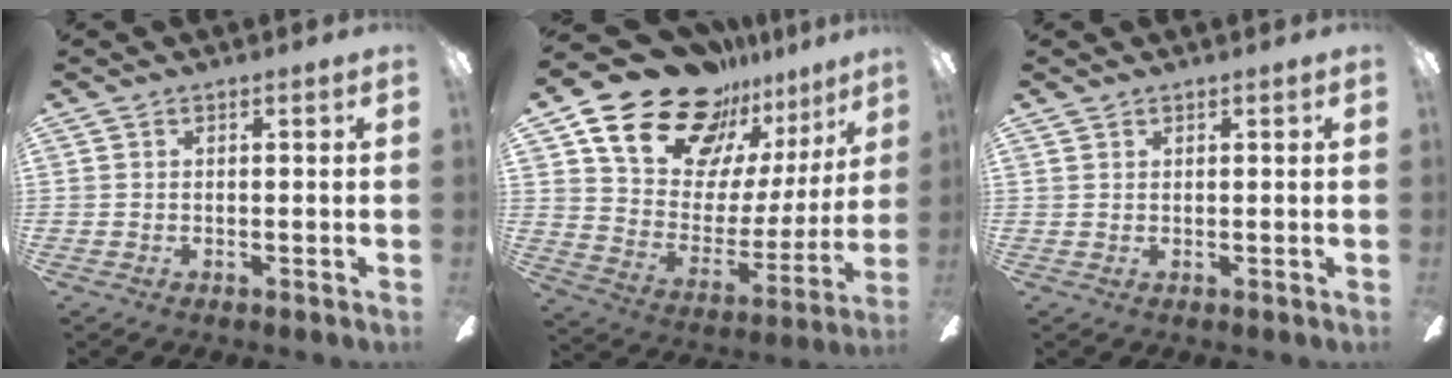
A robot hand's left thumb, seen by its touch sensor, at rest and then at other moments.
{"total": 24.3, "force": [18.2, 13.2, 9.3], "torque": [-0.168, -0.114, 0.342]}
{"total": 0.9, "force": [0.7, 0.6, 0.1], "torque": [-0.004, 0.001, 0.014]}